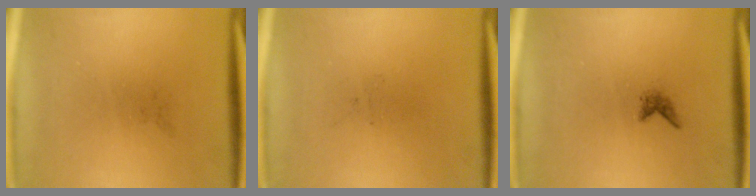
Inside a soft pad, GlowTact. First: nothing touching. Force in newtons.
{"total": 0.0}
{"total": 0.8}